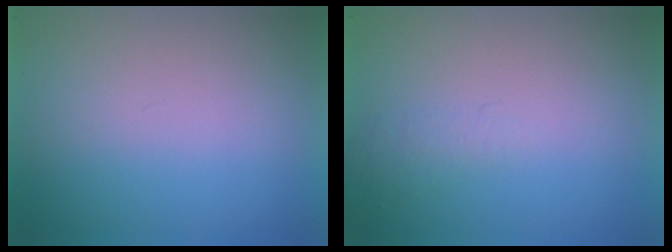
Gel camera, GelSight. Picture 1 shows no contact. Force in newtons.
{"total": 1.0}